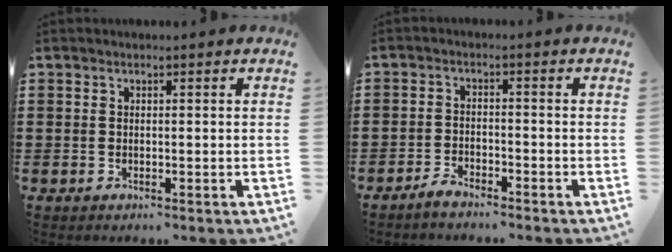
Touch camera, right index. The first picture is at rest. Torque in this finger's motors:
{"motor_torque": [0.15, -0.44, -0.02, -0.01]}